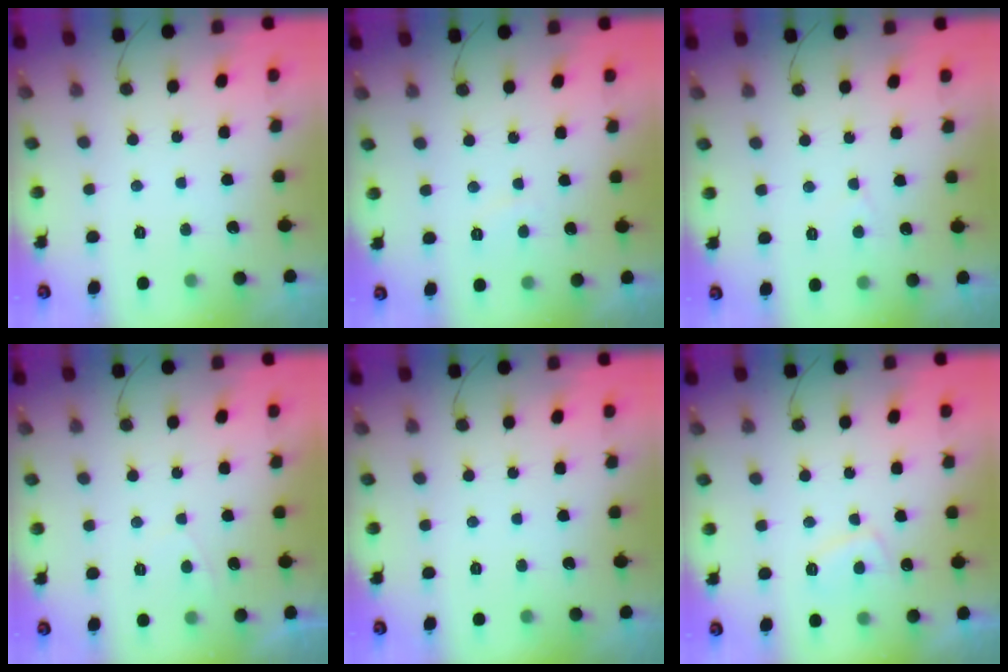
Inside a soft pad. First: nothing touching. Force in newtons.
{"total": 1.3, "press": 1.2, "slide": 0.5}
{"total": 2.7, "press": 2.7, "slide": 0.3}
{"total": 0.7, "press": 0.5, "slide": 0.5}
{"total": 0.0}
{"total": 4.6, "press": 4.5, "slide": 0.9}